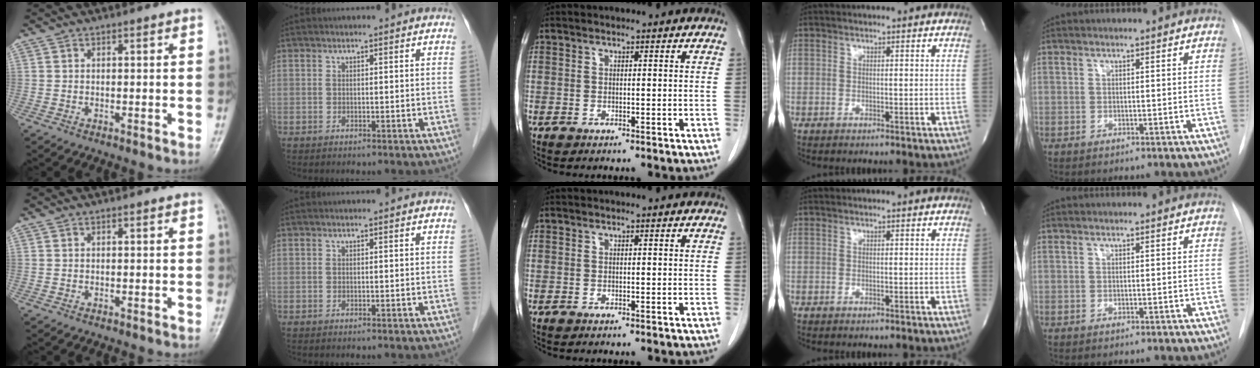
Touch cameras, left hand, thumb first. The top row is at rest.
{}